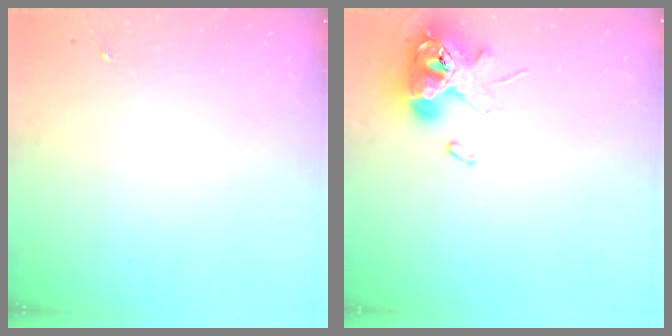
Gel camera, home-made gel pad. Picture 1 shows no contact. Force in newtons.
{"total": 12.2, "press": 12.0, "slide": 2.0}